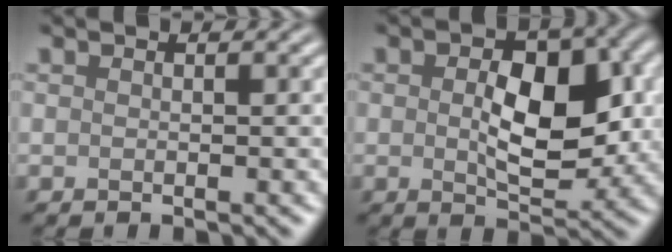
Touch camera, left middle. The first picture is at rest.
{"total": 6.8, "force": [0.2, 3.8, 5.7], "torque": [-0.091, -0.004, 0.005]}